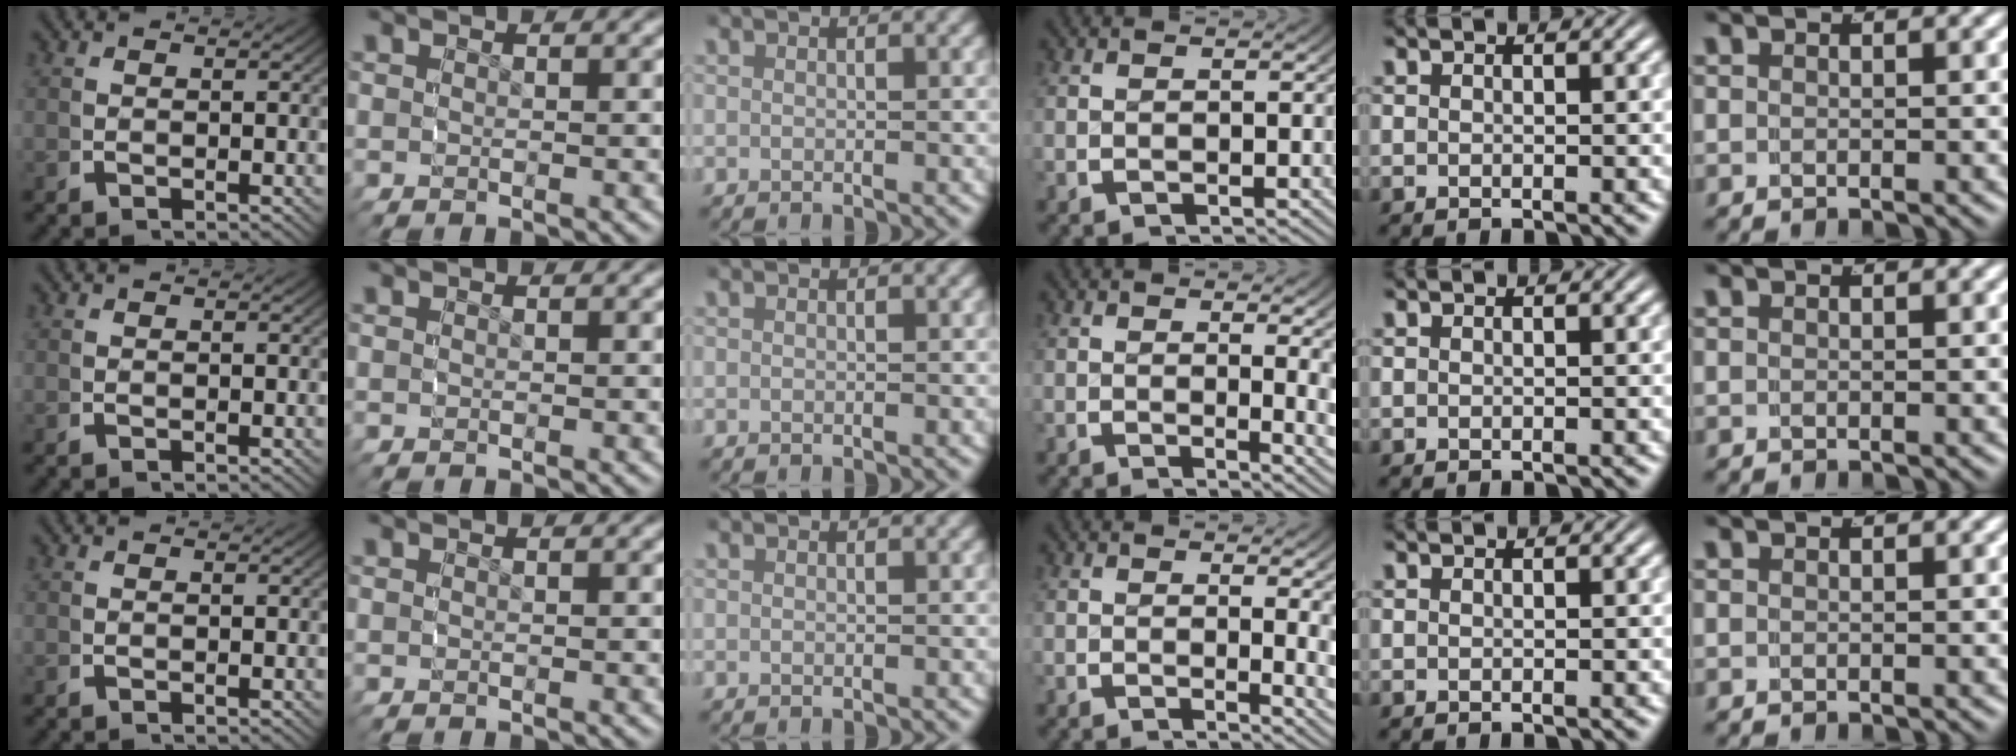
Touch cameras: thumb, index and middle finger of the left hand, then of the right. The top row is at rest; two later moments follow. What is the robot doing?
{"motion": "grasp_and_lifting", "object": "dispenser bottle"}